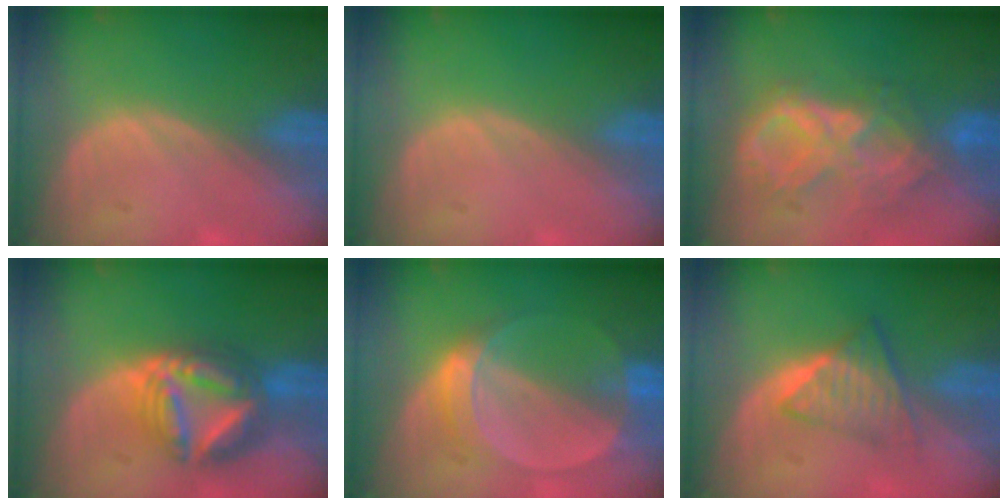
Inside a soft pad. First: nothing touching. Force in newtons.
{"total": 0.0}
{"total": 9.2, "press": 7.9, "slide": 4.7}
{"total": 8.7, "press": 8.7, "slide": 0.8}
{"total": 5.8, "press": 5.3, "slide": 2.3}
{"total": 5.9, "press": 5.1, "slide": 3.0}